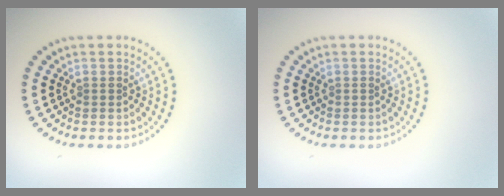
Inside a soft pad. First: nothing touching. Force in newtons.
{"total": 0.0}